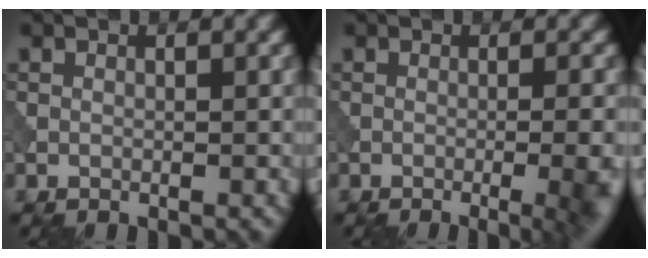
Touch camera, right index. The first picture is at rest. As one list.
[{"total": 7.3, "force": [-1.6, 3.0, 6.5], "torque": [-0.043, 0.009, -0.015]}]